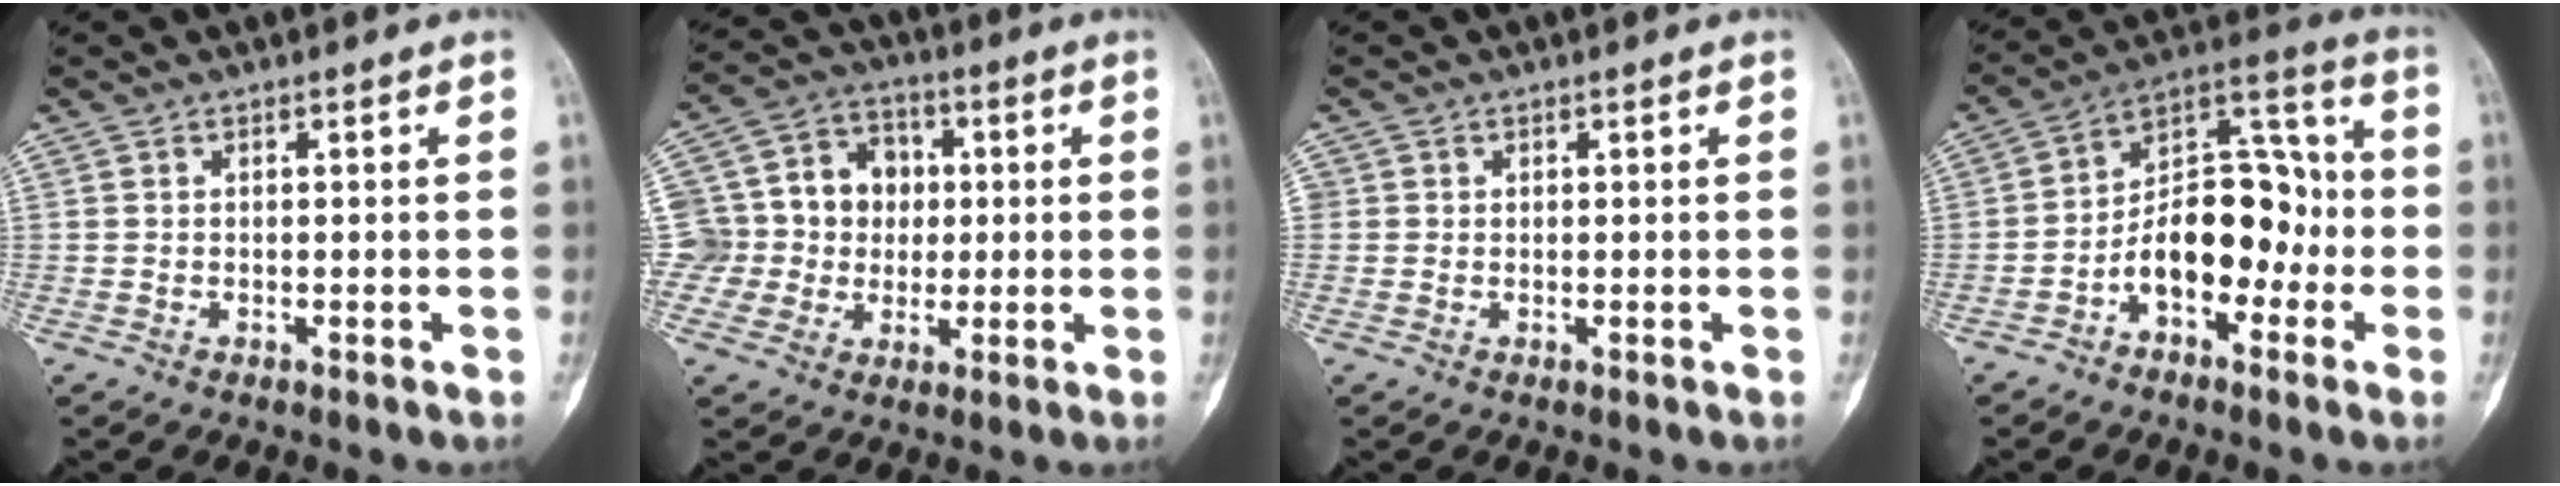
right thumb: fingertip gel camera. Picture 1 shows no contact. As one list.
[{"total": 13.2, "force": [0.3, 12.4, 4.5], "torque": [-0.043, 0.033, 0.009]}, {"total": 0.9, "force": [0.1, 0.9, 0.1], "torque": [0.007, 0.003, 0.002]}, {"total": 14.8, "force": [-3.9, 8.9, 11.1], "torque": [-0.146, 0.058, -0.073]}]